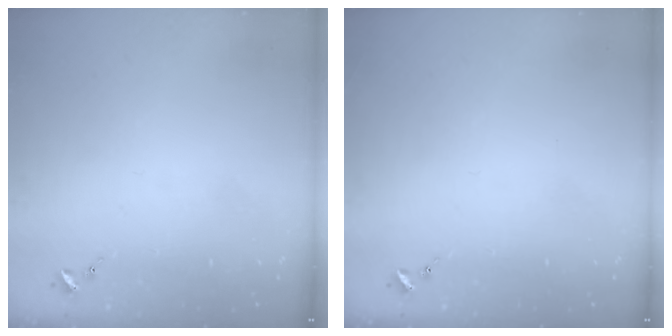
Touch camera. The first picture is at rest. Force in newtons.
{"total": 0.0}